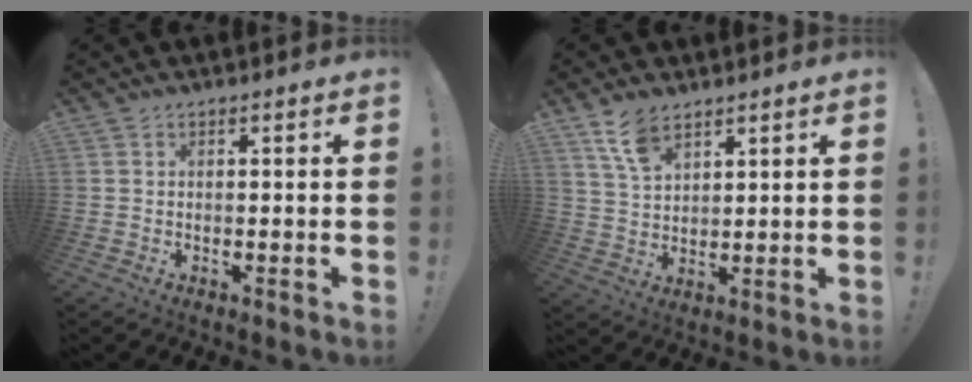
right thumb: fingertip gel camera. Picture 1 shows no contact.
{"total": 7.7, "force": [5.4, 3.5, 4.3], "torque": [-0.081, -0.021, 0.102]}